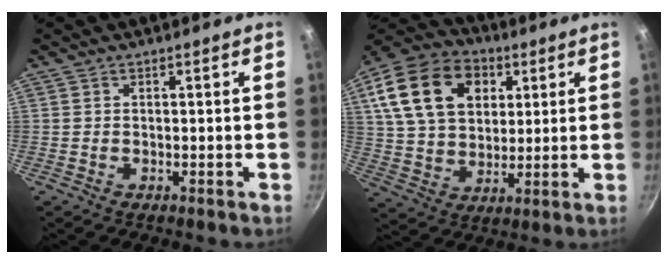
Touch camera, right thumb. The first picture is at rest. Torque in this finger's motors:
{"motor_torque": [0.13, 3.49, 1.11, 0.35, 0.41]}